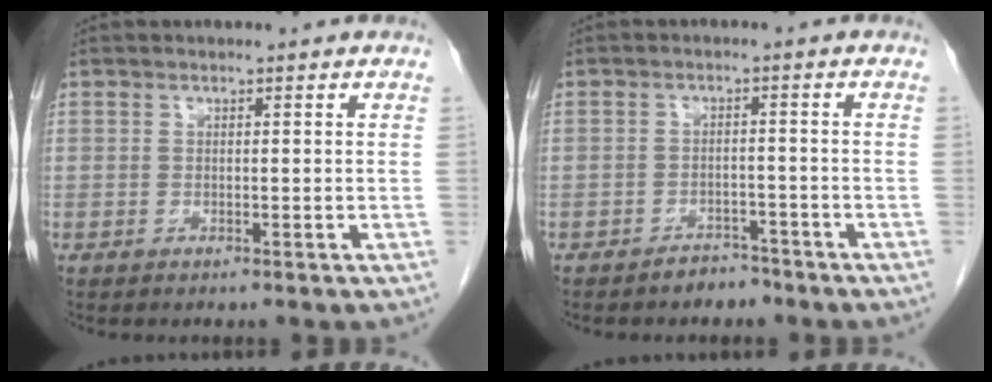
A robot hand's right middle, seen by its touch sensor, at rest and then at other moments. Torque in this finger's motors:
{"motor_torque": [0.27, -0.25, 0.04, 0.01]}